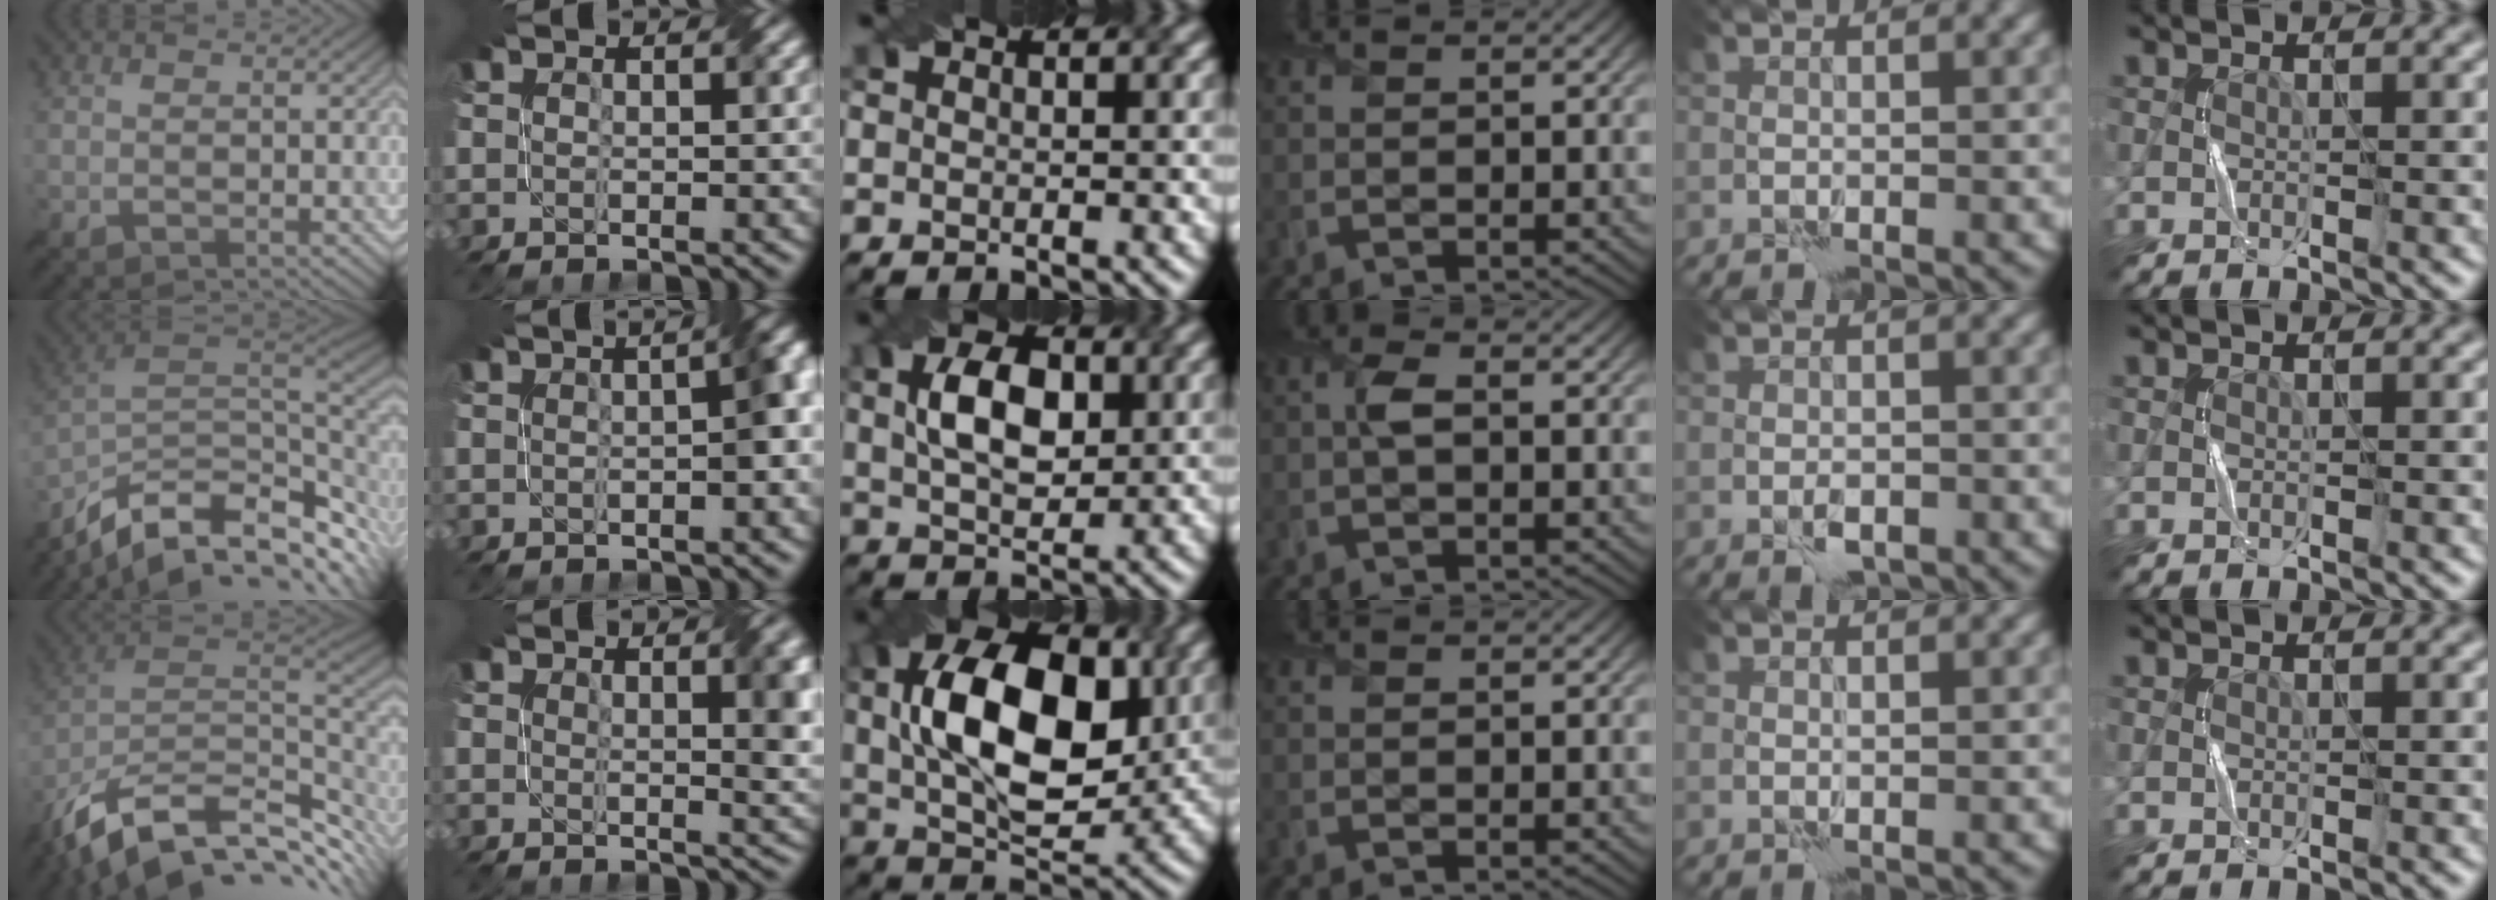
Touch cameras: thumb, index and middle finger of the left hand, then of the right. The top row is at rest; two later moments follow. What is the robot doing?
{"motion": "twist", "object": "screw"}